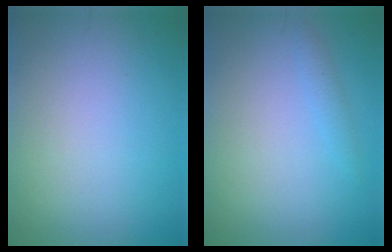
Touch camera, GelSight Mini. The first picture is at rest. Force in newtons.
{"total": 1.0, "press": 1.0, "slide": 0.1}